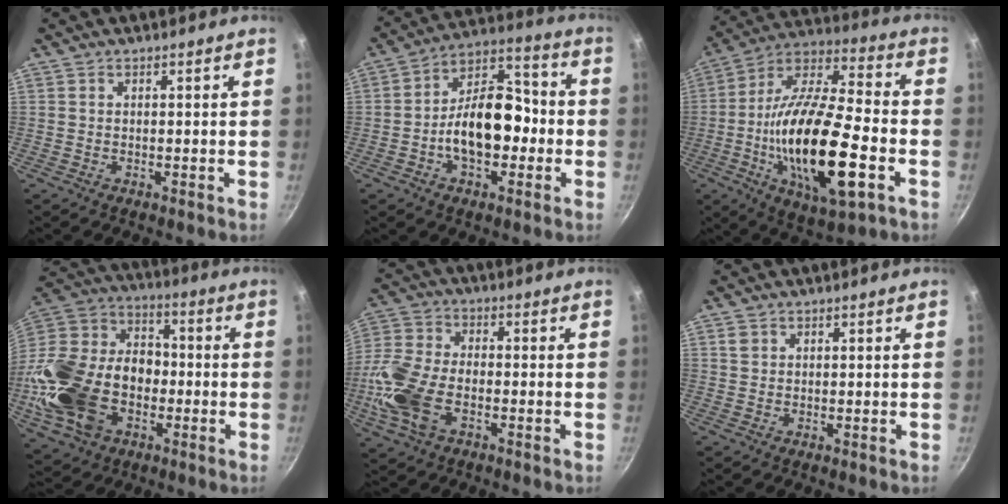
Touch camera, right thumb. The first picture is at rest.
{"total": 15.0, "force": [-2.8, 9.4, 11.4], "torque": [-0.141, 0.055, -0.058]}
{"total": 26.0, "force": [-6.3, 9.4, 23.3], "torque": [-0.417, 0.017, -0.115]}
{"total": 25.4, "force": [-6.6, 17.8, 16.9], "torque": [-0.318, 0.051, -0.116]}
{"total": 13.8, "force": [-4.0, 8.1, 10.5], "torque": [-0.221, 0.022, -0.089]}
{"total": 1.4, "force": [0.5, 1.1, 0.5], "torque": [-0.006, 0.002, 0.008]}